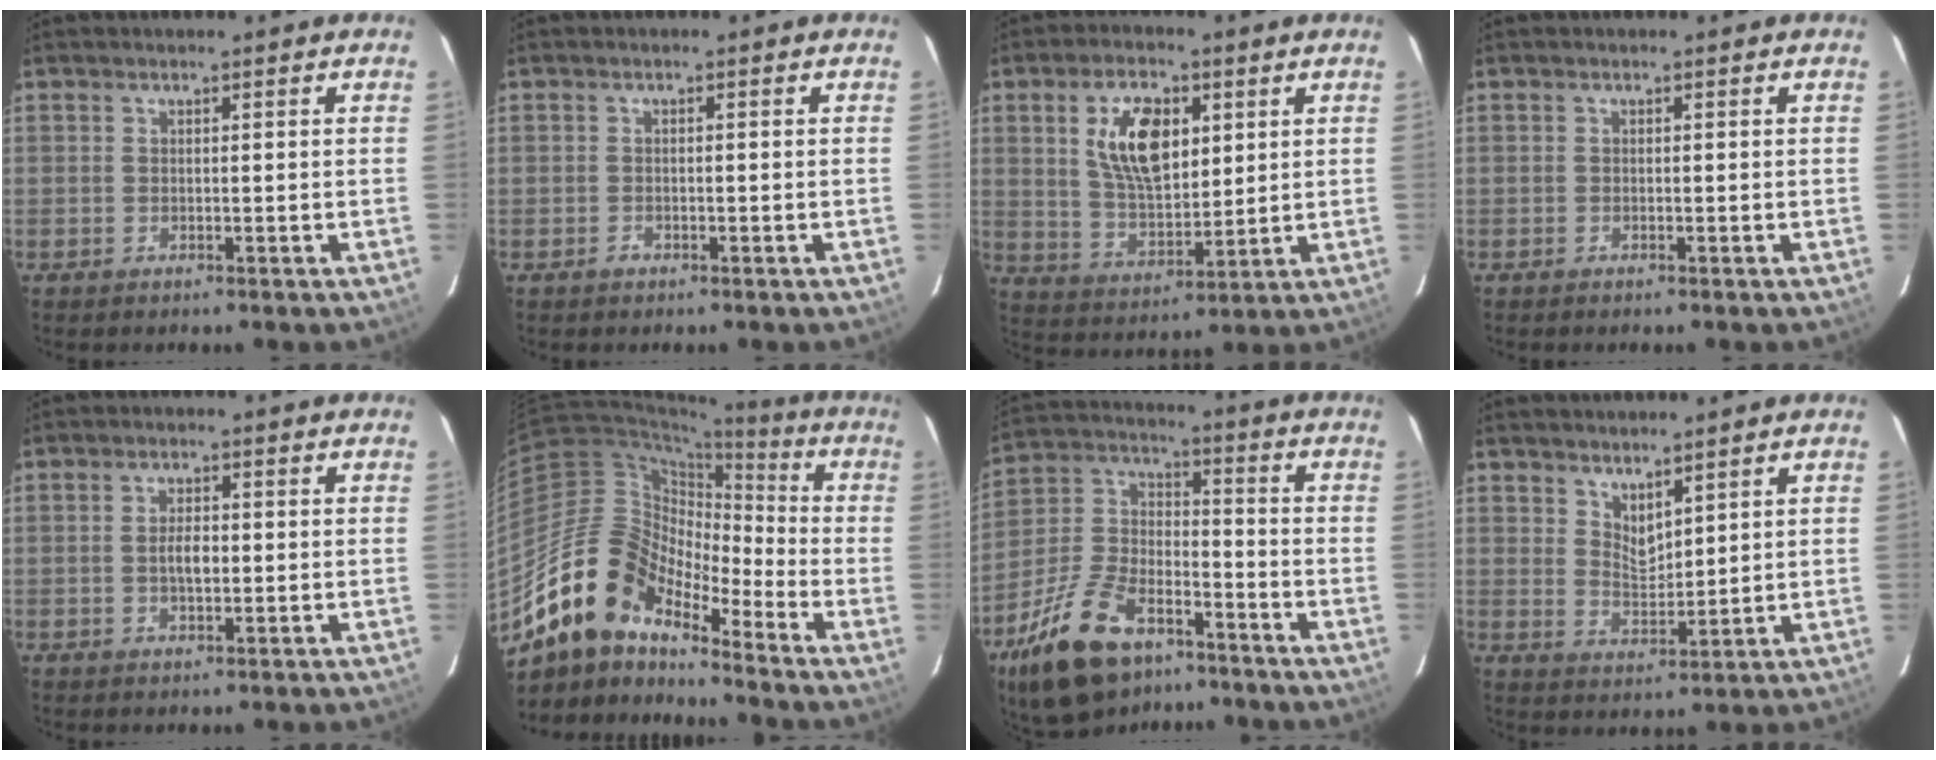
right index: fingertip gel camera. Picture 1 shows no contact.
{"total": 1.1, "force": [-0.7, 0.8, 0.1], "torque": [0.000, 0.002, -0.012]}
{"total": 12.4, "force": [4.0, 6.5, 9.8], "torque": [-0.177, 0.011, 0.083]}
{"total": 0.0}
{"total": 3.2, "force": [-0.2, 1.5, 2.8], "torque": [-0.052, 0.003, -0.004]}
{"total": 16.1, "force": [-13.3, 6.2, 6.5], "torque": [-0.116, 0.009, -0.260]}
{"total": 20.3, "force": [-12.8, 10.5, 11.7], "torque": [-0.246, 0.005, -0.223]}
{"total": 4.6, "force": [3.7, 1.7, 2.0], "torque": [-0.030, -0.007, 0.069]}